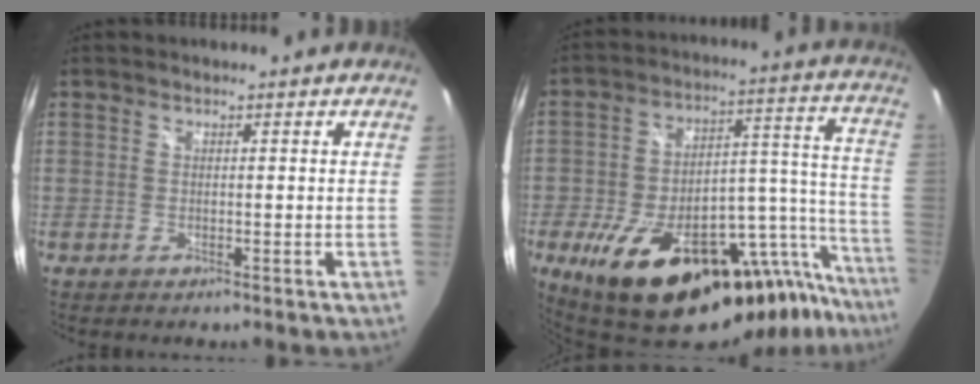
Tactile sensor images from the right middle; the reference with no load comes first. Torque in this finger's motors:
{"motor_torque": [1.13, -1.01, 1.05, 0.21]}